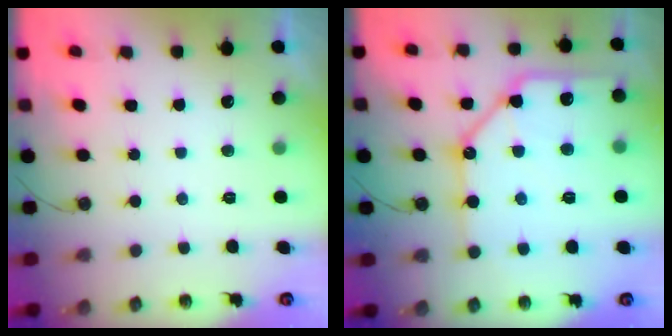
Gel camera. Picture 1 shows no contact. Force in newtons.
{"total": 17.5, "press": 17.4, "slide": 2.2}